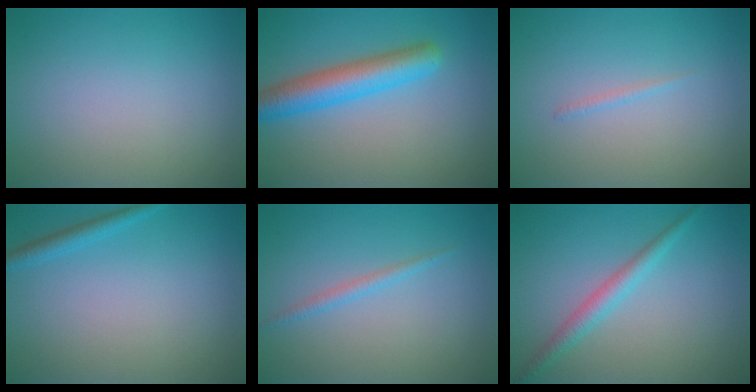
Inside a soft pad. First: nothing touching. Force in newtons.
{"total": 5.0, "press": 5.0, "slide": 0.2}
{"total": 0.6, "press": 0.5, "slide": 0.1}
{"total": 1.5, "press": 1.5, "slide": 0.1}
{"total": 1.1, "press": 1.1, "slide": 0.0}
{"total": 2.2, "press": 2.2, "slide": 0.1}